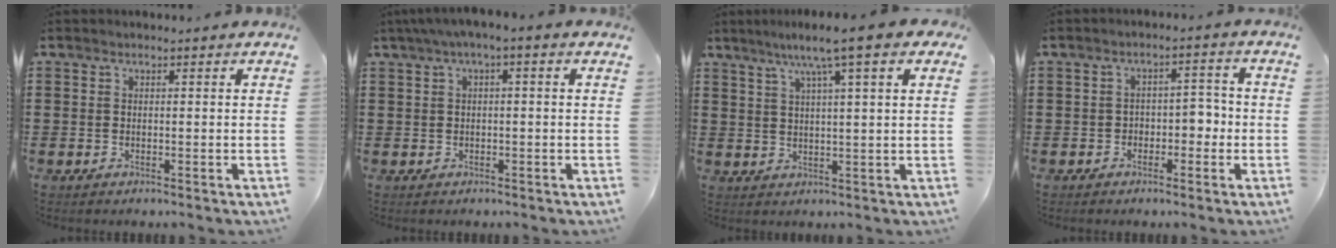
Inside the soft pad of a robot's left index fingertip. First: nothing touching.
{"total": 2.0, "force": [-0.6, 0.1, 1.9], "torque": [-0.030, -0.002, -0.013]}
{"total": 7.2, "force": [4.4, 0.1, 5.7], "torque": [-0.122, -0.003, 0.071]}
{"total": 3.1, "force": [-1.5, 1.9, 1.9], "torque": [-0.041, 0.008, -0.034]}